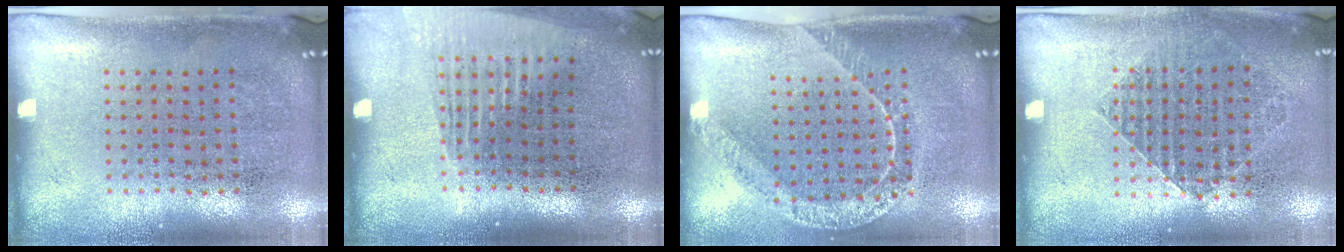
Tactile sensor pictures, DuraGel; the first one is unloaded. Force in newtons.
{"total": 1.4, "press": 1.2, "slide": 0.7}
{"total": 1.3, "press": 1.3, "slide": 0.2}
{"total": 1.0, "press": 1.0, "slide": 0.2}